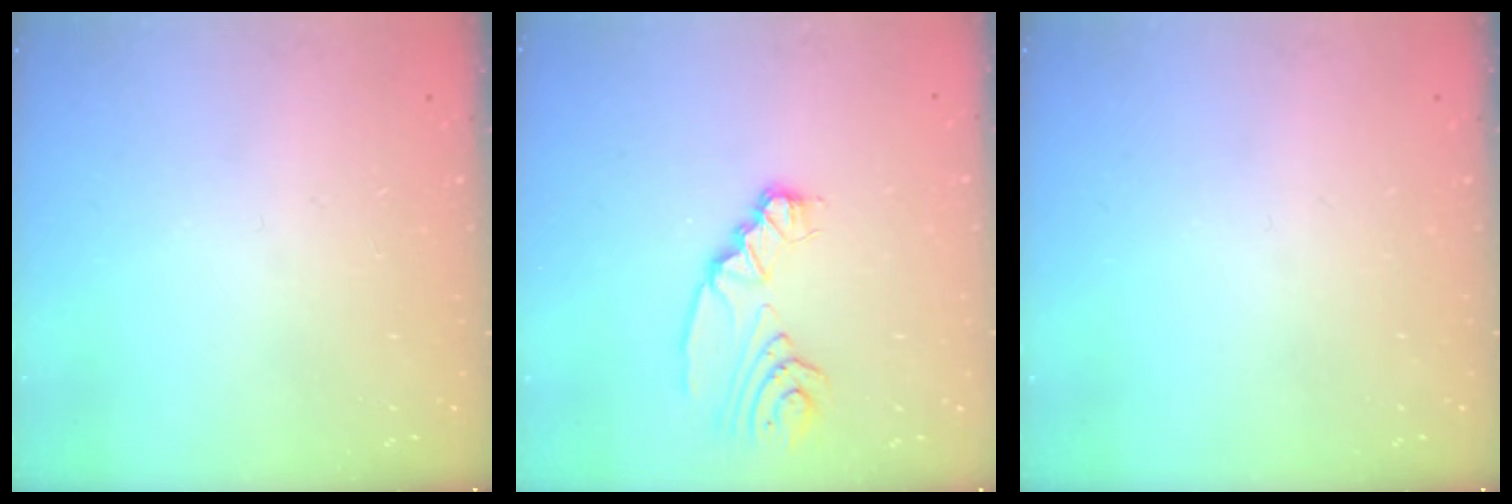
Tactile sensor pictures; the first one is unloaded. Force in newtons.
{"total": 7.2, "press": 7.2, "slide": 0.5}
{"total": 0.0}